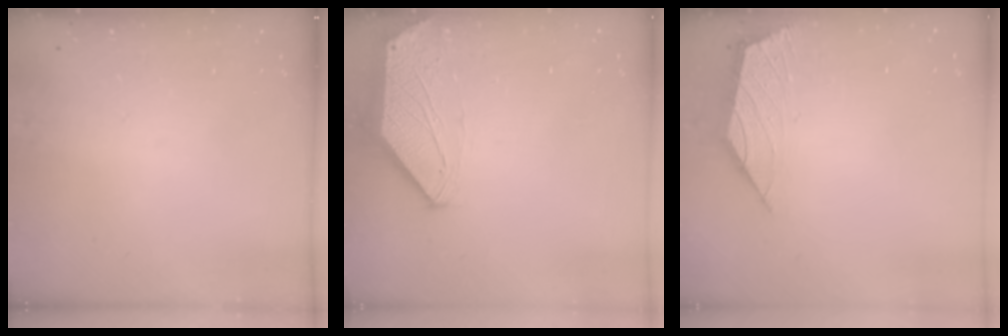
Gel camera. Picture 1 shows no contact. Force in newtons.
{"total": 0.0}
{"total": 2.1, "press": 2.0, "slide": 0.5}